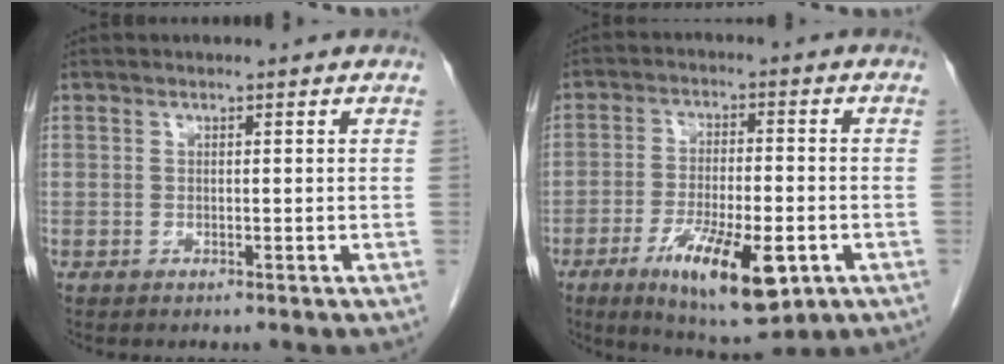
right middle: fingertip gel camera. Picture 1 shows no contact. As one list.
[{"total": 13.7, "force": [-5.8, 3.8, 11.8], "torque": [-0.200, -0.020, -0.083]}]